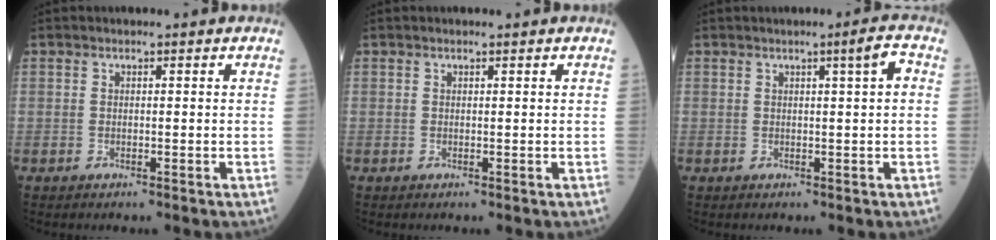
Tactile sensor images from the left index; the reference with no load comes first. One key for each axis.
{"total": 0.0}
{"total": 2.5, "fx": 0.6, "fy": -0.2, "fz": 2.4, "tx": -0.035, "ty": 0.006, "tz": 0.008}